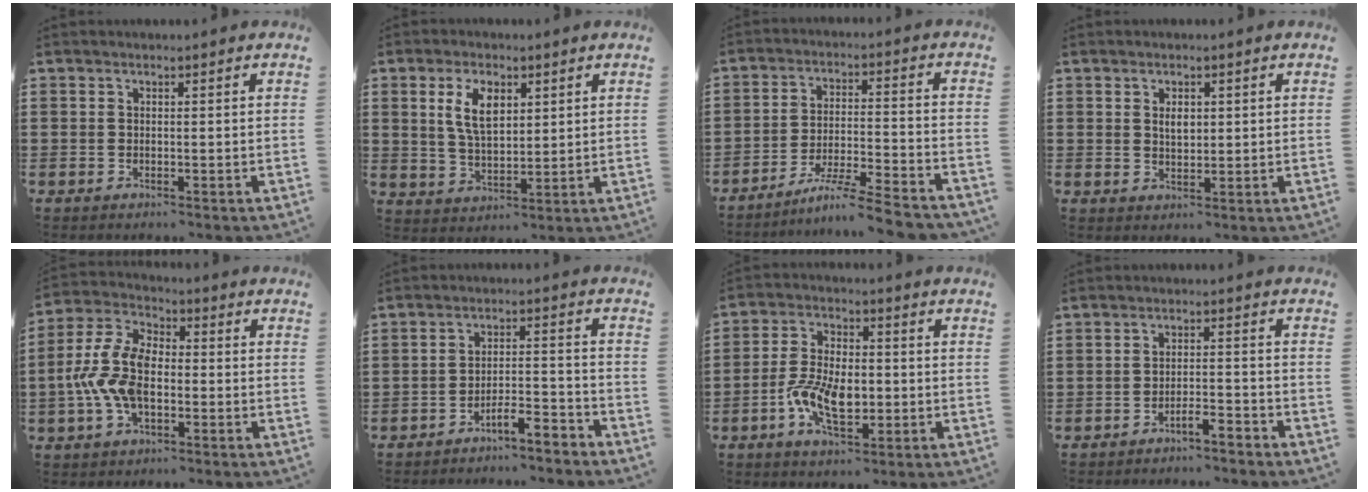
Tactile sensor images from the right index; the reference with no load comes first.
{"total": 6.6, "force": [2.6, 3.5, 5.0], "torque": [-0.102, 0.010, 0.044]}
{"total": 7.7, "force": [-6.6, -0.3, 3.8], "torque": [-0.071, -0.005, -0.128]}
{"total": 2.3, "force": [0.7, 1.3, 1.8], "torque": [-0.031, 0.001, 0.011]}
{"total": 9.8, "force": [-1.6, 5.8, 7.8], "torque": [-0.196, -0.001, -0.037]}
{"total": 5.1, "force": [-4.6, 0.4, 2.1], "torque": [-0.040, 0.003, -0.090]}
{"total": 8.5, "force": [-2.1, 4.6, 6.8], "torque": [-0.152, 0.001, -0.041]}
{"total": 3.0, "force": [-2.9, 0.0, 0.9], "torque": [-0.021, 0.001, -0.058]}